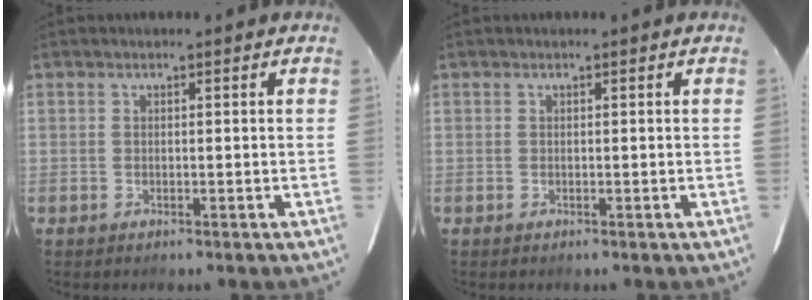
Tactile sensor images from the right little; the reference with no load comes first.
{"total": 0.0}